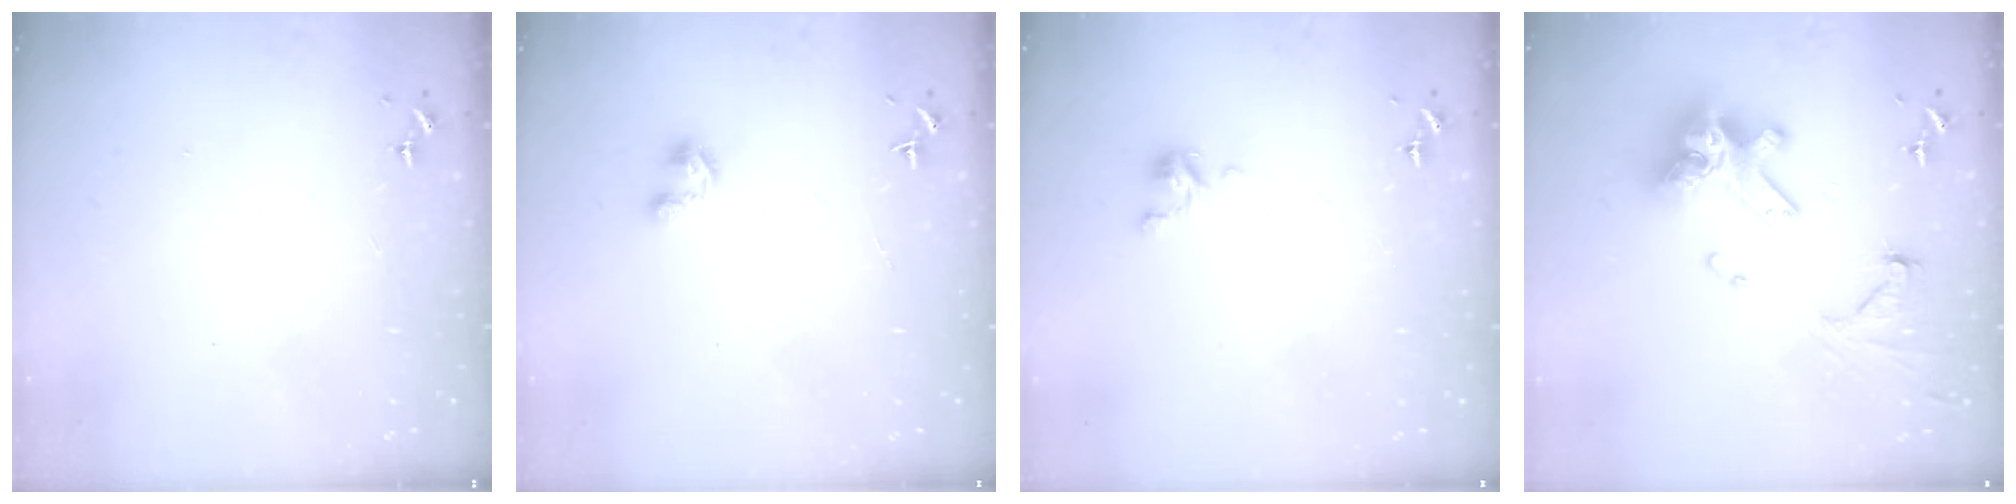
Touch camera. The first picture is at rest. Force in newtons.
{"total": 3.0, "press": 2.9, "slide": 0.3}
{"total": 3.4, "press": 3.4, "slide": 0.3}
{"total": 17.6, "press": 17.4, "slide": 2.1}